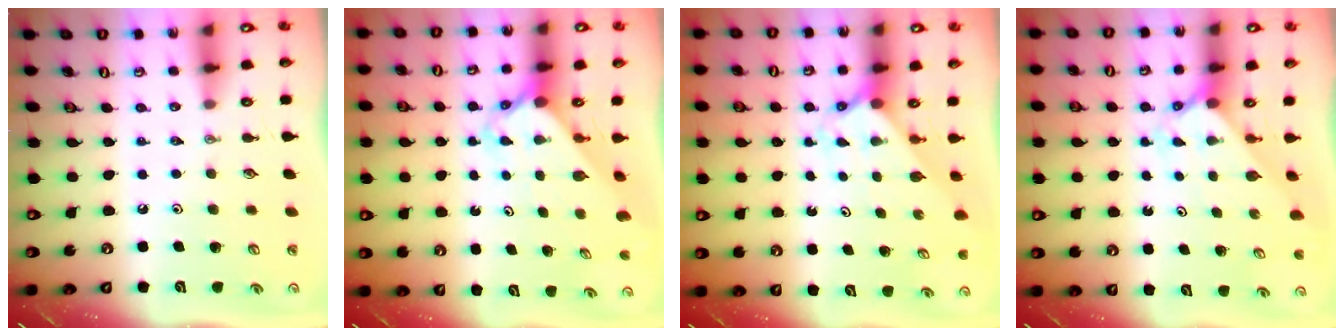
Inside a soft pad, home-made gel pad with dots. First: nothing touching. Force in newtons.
{"total": 2.6, "press": 2.6, "slide": 0.1}
{"total": 2.0, "press": 2.0, "slide": 0.2}
{"total": 2.1, "press": 2.1, "slide": 0.2}